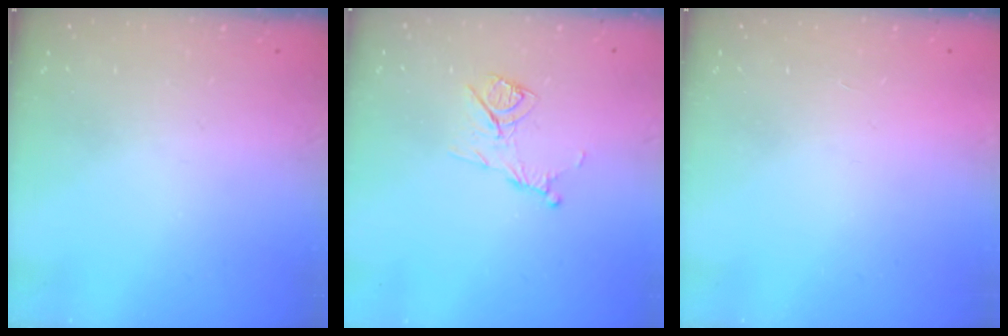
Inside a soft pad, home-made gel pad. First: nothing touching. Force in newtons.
{"total": 9.2, "press": 9.2, "slide": 0.2}
{"total": 1.7, "press": 1.6, "slide": 0.1}